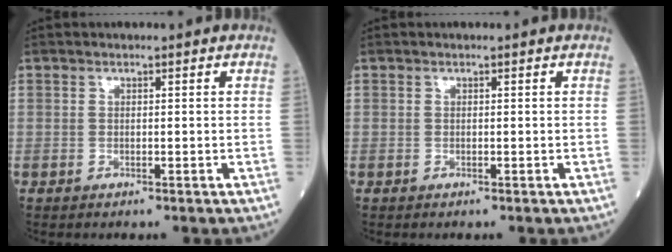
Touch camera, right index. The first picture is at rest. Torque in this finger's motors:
{"motor_torque": [0.00, 0.00, -0.01, 0.00]}